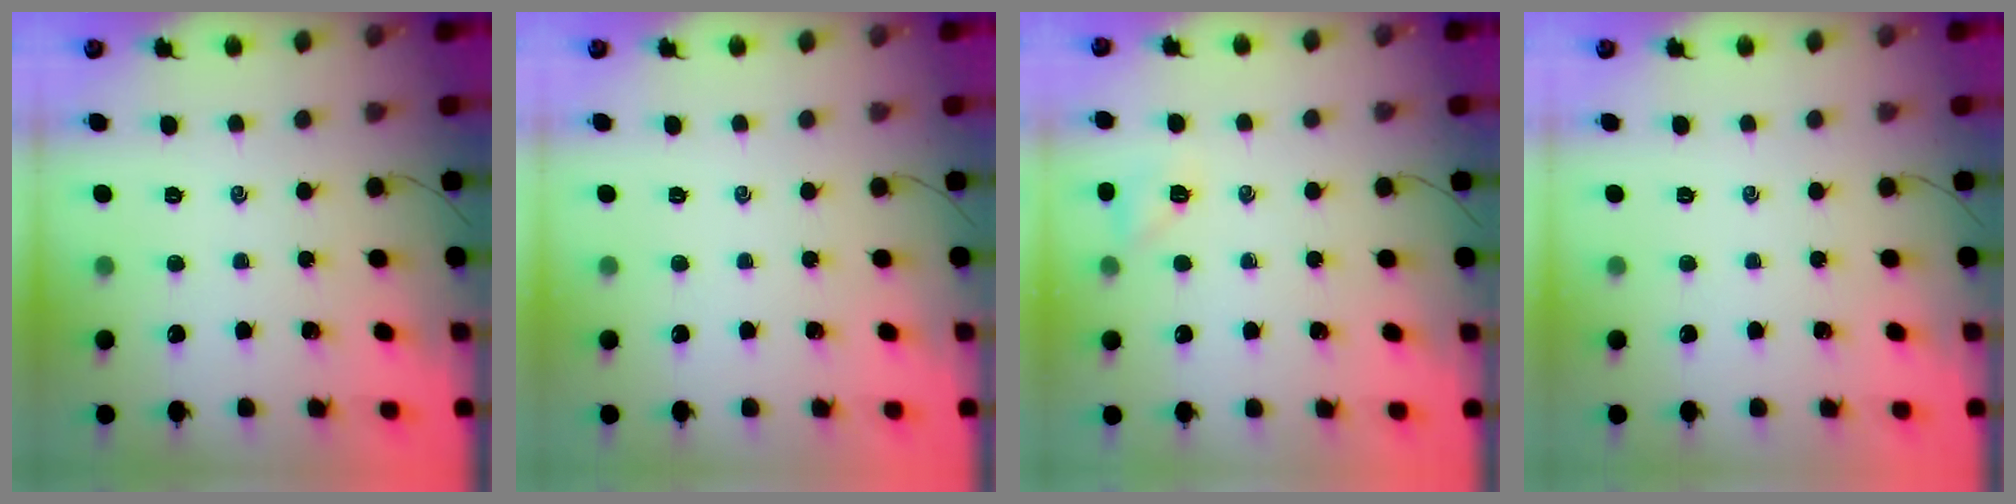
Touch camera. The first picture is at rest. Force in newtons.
{"total": 0.0}
{"total": 5.8, "press": 5.6, "slide": 1.4}
{"total": 0.0}